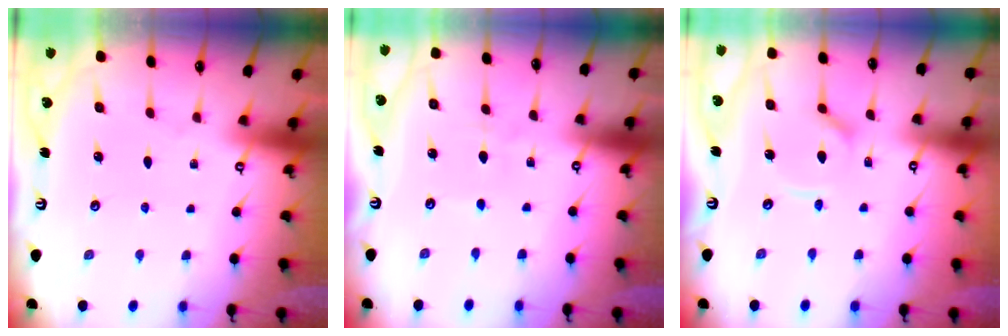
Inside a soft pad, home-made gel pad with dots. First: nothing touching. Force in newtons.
{"total": 2.3, "press": 2.3, "slide": 0.3}
{"total": 7.9, "press": 7.8, "slide": 0.8}